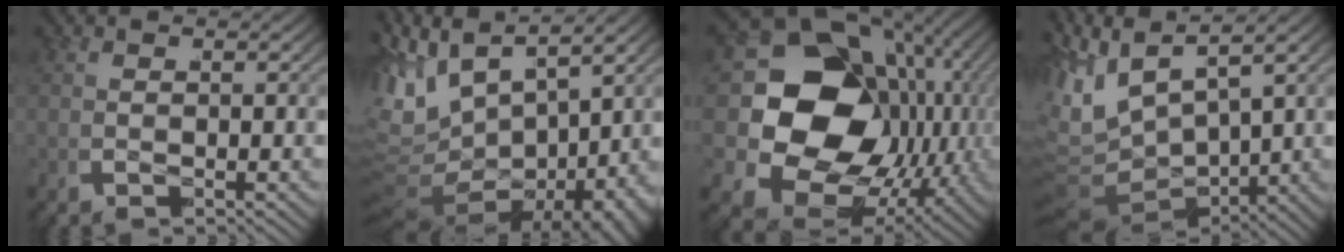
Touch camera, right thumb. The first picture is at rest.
{"total": 13.8, "force": [-0.9, 9.1, 10.4], "torque": [-0.207, -0.021, -0.005]}
{"total": 24.3, "force": [0.6, 18.0, 16.4], "torque": [-0.281, -0.046, 0.015]}
{"total": 11.9, "force": [1.3, 8.5, 8.3], "torque": [-0.186, -0.016, 0.020]}